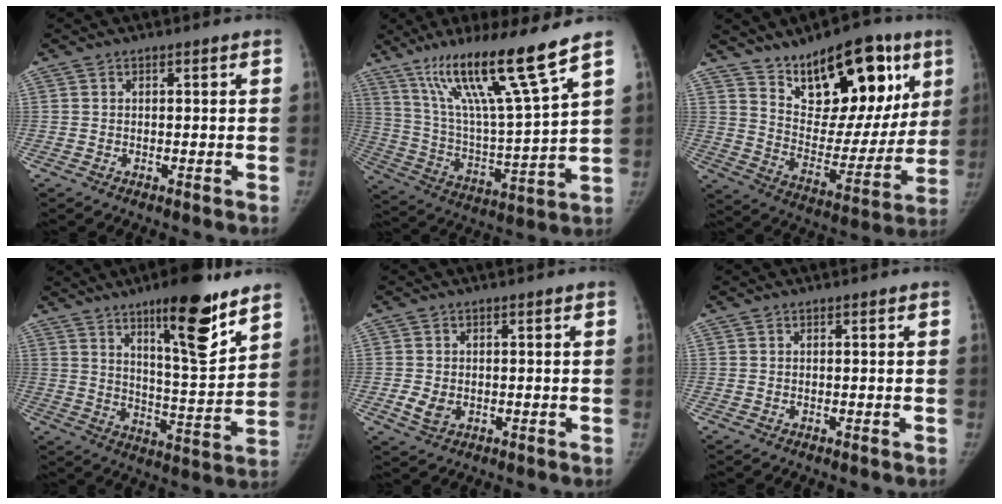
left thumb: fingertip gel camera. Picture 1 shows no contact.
{"total": 19.4, "force": [13.0, 0.2, 14.4], "torque": [-0.234, -0.067, 0.234]}
{"total": 23.5, "force": [13.1, 11.2, 16.0], "torque": [-0.183, -0.051, 0.214]}
{"total": 16.6, "force": [10.5, 3.6, 12.3], "torque": [-0.160, -0.073, 0.167]}
{"total": 3.2, "force": [-0.5, 2.4, 2.1], "torque": [-0.042, -0.004, -0.003]}
{"total": 0.0}